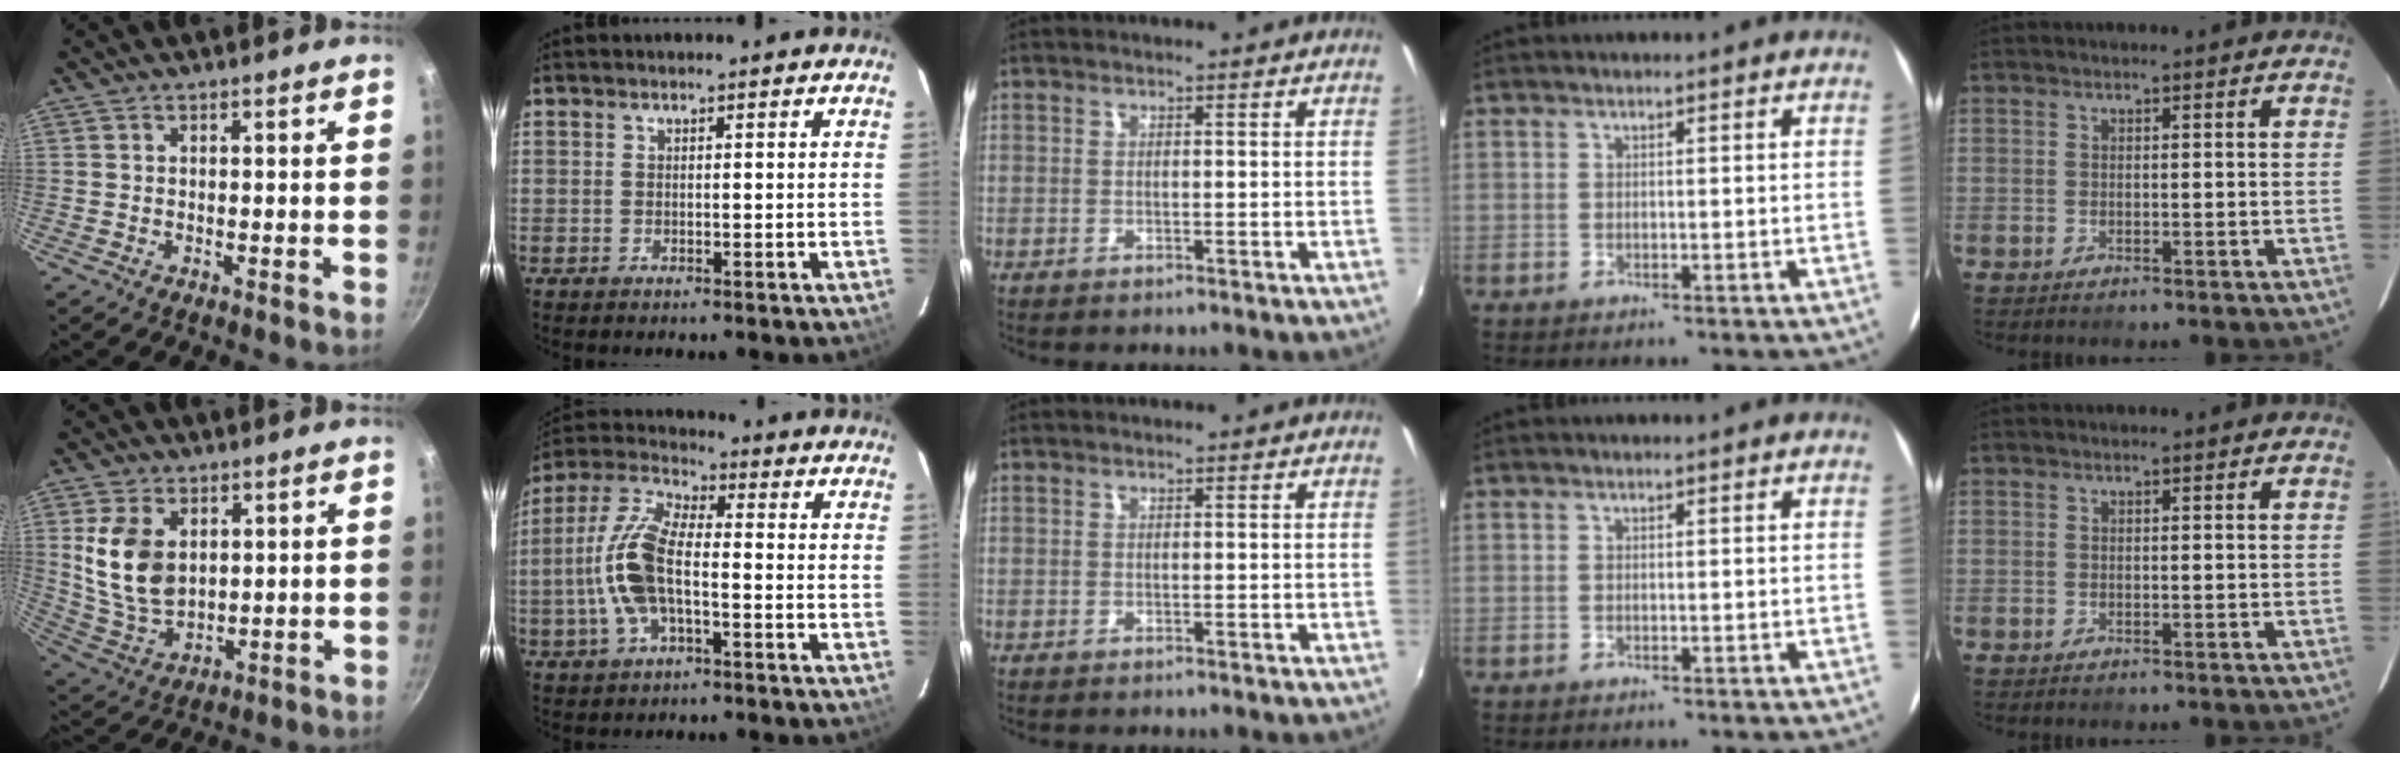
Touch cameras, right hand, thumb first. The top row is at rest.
{"thumb": {"total": 12.4, "force": [2.9, 8.2, 8.9], "torque": [-0.159, -0.023, 0.071]}, "index": {"total": 12.7, "force": [-2.6, 5.1, 11.3], "torque": [-0.244, 0.008, -0.055]}}